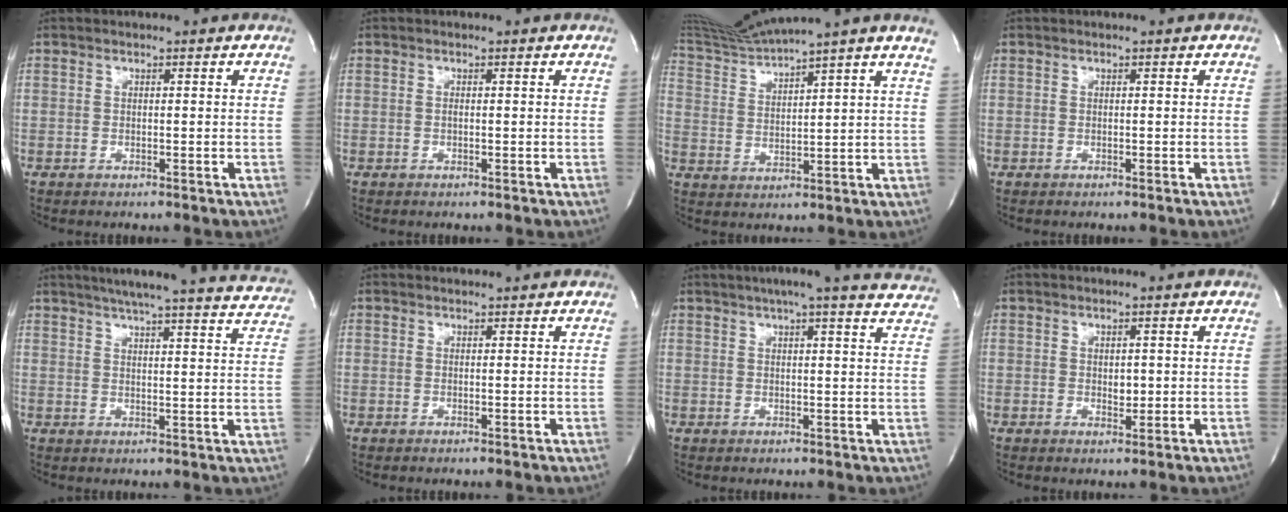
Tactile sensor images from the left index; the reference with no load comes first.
{"total": 0.0}
{"total": 12.3, "force": [11.1, -3.1, 4.1], "torque": [-0.080, -0.031, 0.177]}
{"total": 0.0}
{"total": 25.1, "force": [22.7, 1.9, 10.4], "torque": [-0.156, -0.046, 0.264]}
{"total": 1.1, "force": [1.1, 0.2, 0.0], "torque": [-0.012, 0.001, 0.013]}
{"total": 19.0, "force": [17.0, 1.4, 8.4], "torque": [-0.118, -0.011, 0.191]}
{"total": 1.4, "force": [0.1, 0.9, 1.1], "torque": [-0.015, -0.008, 0.003]}